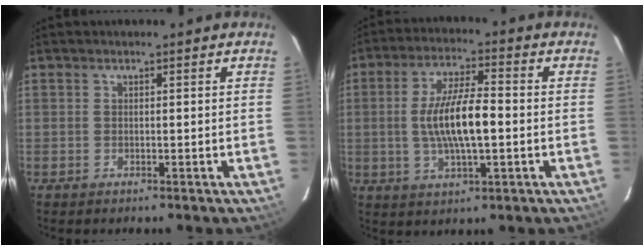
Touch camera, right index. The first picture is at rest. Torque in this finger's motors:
{"motor_torque": [1.48, -0.40, 0.85, 0.21]}